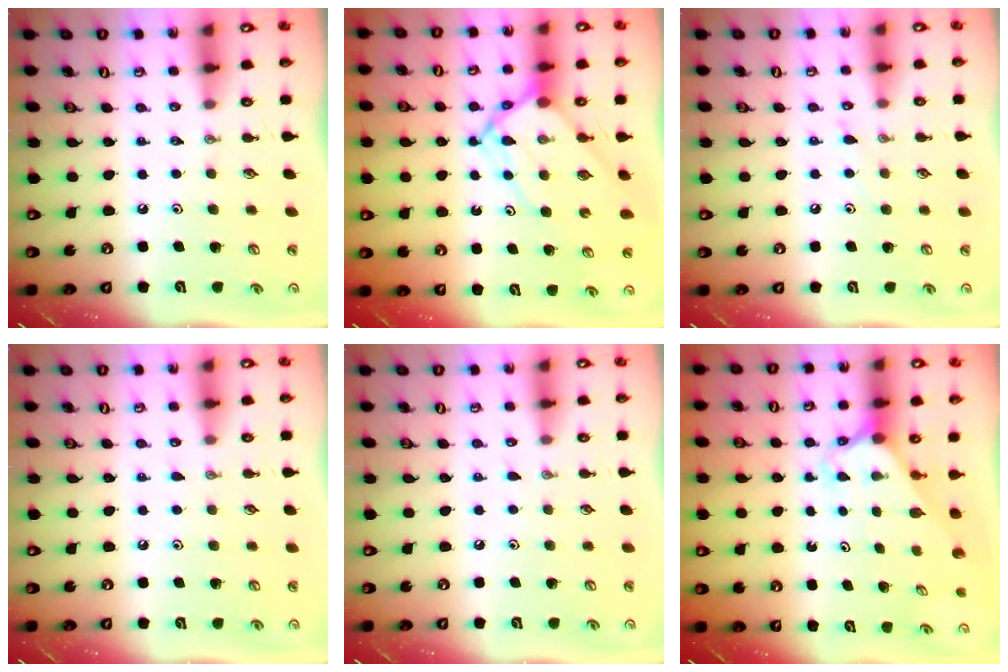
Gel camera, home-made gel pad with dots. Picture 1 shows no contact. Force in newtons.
{"total": 10.0, "press": 10.0, "slide": 0.9}
{"total": 5.3, "press": 5.3, "slide": 0.7}
{"total": 4.2, "press": 4.2, "slide": 0.5}
{"total": 2.4, "press": 2.4, "slide": 0.4}
{"total": 2.4, "press": 2.4, "slide": 0.2}